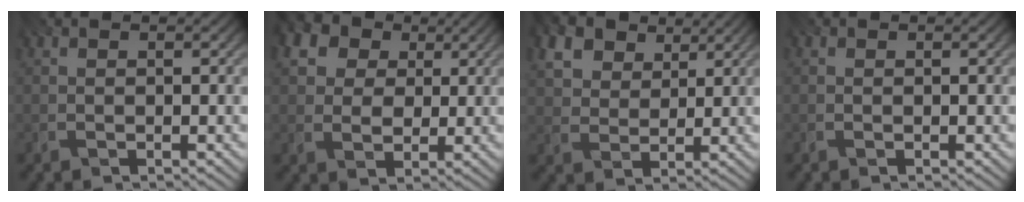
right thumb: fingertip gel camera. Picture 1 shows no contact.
{"total": 12.2, "force": [5.4, 9.2, 5.8], "torque": [-0.158, 0.025, 0.106]}
{"total": 8.5, "force": [4.7, 5.6, 4.4], "torque": [-0.127, 0.000, 0.083]}
{"total": 0.0}